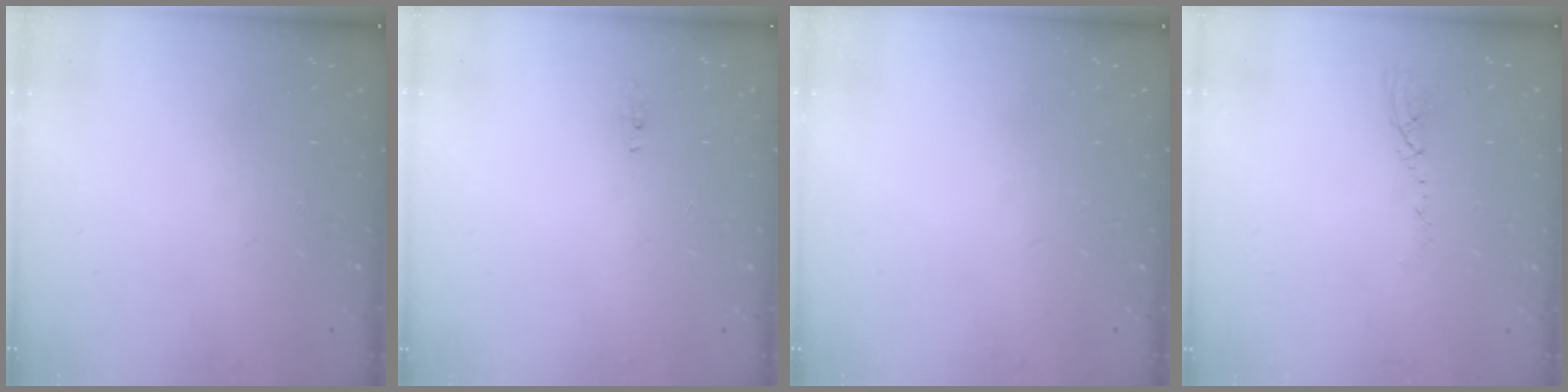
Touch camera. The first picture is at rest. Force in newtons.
{"total": 3.8, "press": 2.8, "slide": 2.6}
{"total": 0.0}
{"total": 4.1, "press": 4.1, "slide": 0.4}